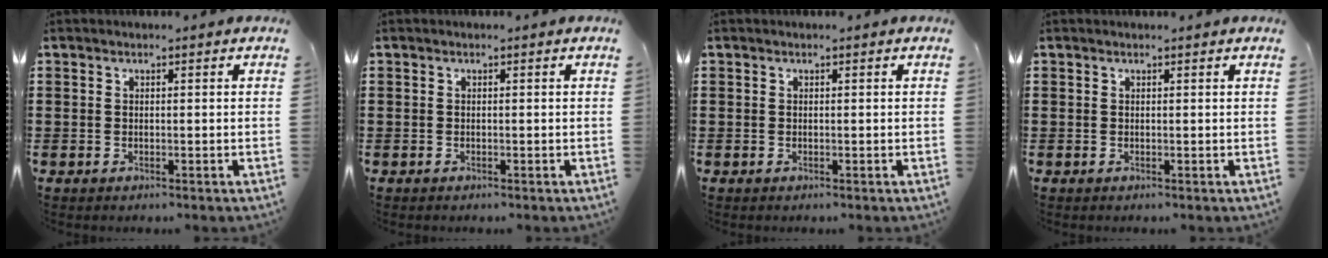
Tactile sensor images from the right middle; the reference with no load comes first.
{"total": 0.0}
{"total": 0.0}
{"total": 0.0}